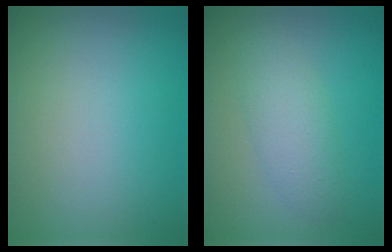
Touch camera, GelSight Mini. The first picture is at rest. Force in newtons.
{"total": 3.0, "press": 3.0, "slide": 0.1}